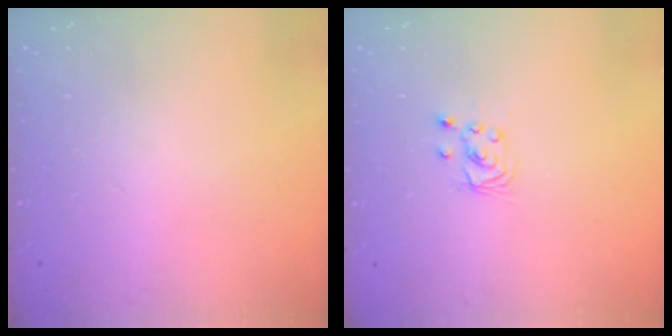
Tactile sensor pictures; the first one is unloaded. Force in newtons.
{"total": 2.4, "press": 2.4, "slide": 0.2}